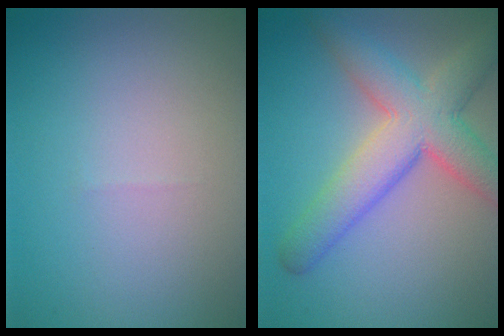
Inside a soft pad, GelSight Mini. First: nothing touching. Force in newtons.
{"total": 7.4, "press": 7.4, "slide": 0.2}